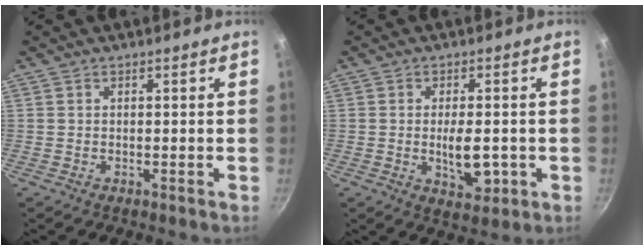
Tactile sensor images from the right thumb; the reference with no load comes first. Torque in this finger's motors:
{"motor_torque": [1.99, 1.45, 1.70, -0.90, 0.38]}